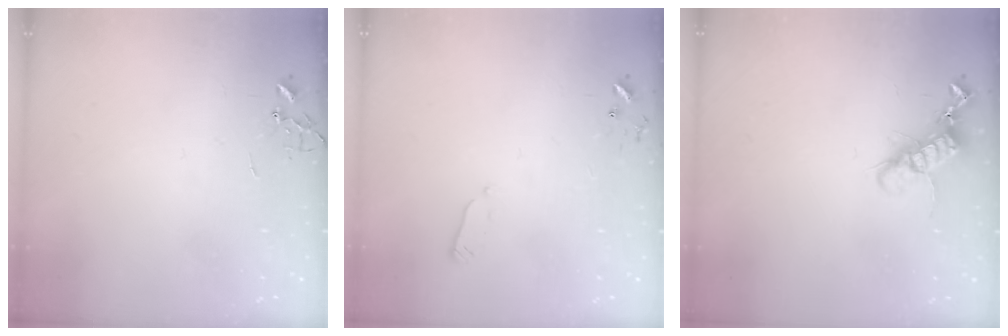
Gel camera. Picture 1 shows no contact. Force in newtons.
{"total": 3.5, "press": 3.4, "slide": 1.0}
{"total": 12.8, "press": 12.8, "slide": 0.8}